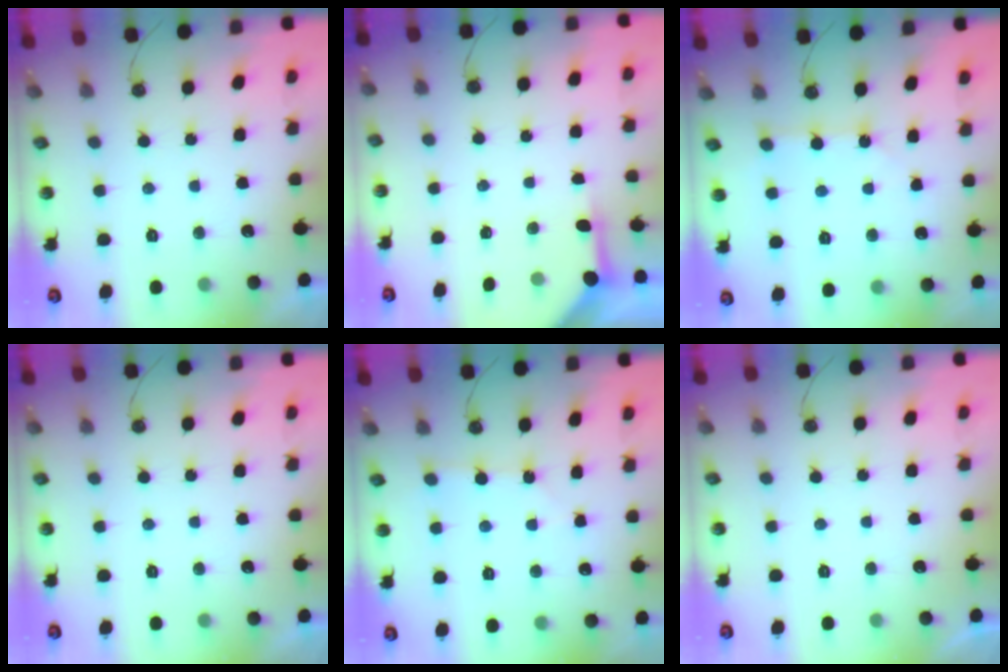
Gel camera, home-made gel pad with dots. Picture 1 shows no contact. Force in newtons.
{"total": 3.8, "press": 3.7, "slide": 0.4}
{"total": 1.9, "press": 1.9, "slide": 0.0}
{"total": 0.0}
{"total": 2.3, "press": 2.3, "slide": 0.4}
{"total": 0.0}